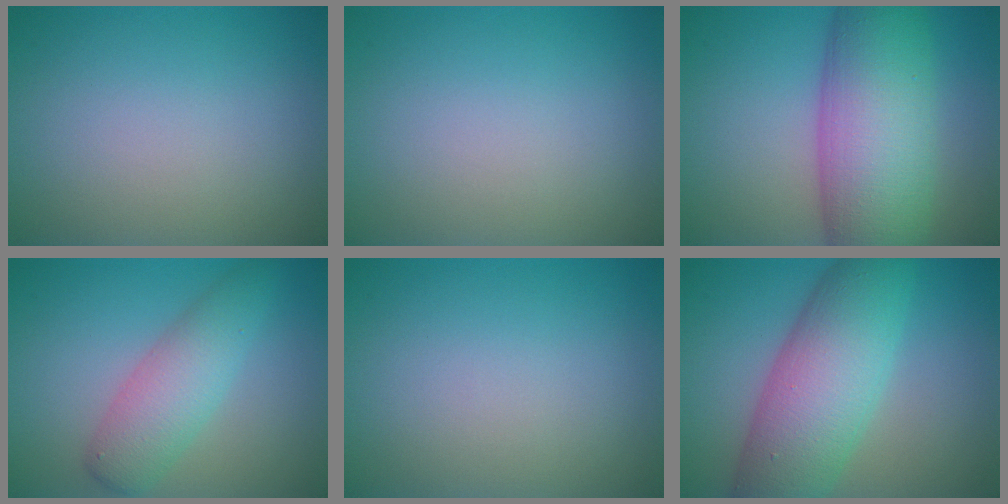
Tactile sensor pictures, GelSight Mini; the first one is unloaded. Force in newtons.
{"total": 0.0}
{"total": 11.9, "press": 11.9, "slide": 0.5}
{"total": 4.5, "press": 4.5, "slide": 0.1}
{"total": 0.0}
{"total": 9.5, "press": 9.5, "slide": 0.1}